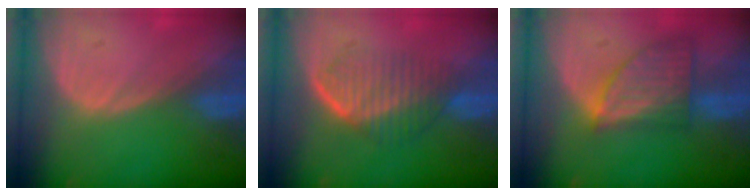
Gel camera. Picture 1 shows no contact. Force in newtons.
{"total": 7.0, "press": 6.1, "slide": 3.5}
{"total": 7.5, "press": 6.8, "slide": 3.1}